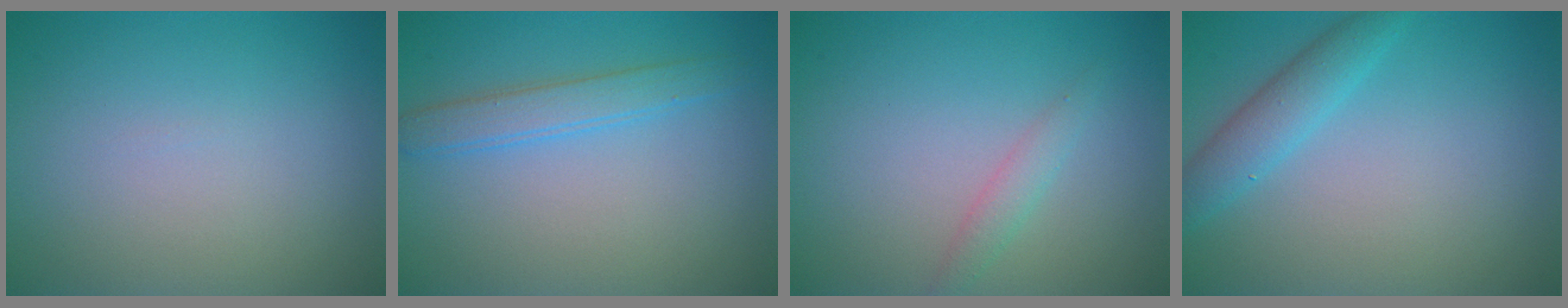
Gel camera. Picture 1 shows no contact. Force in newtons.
{"total": 2.5, "press": 2.5, "slide": 0.1}
{"total": 1.3, "press": 1.3, "slide": 0.0}
{"total": 2.9, "press": 2.9, "slide": 0.2}